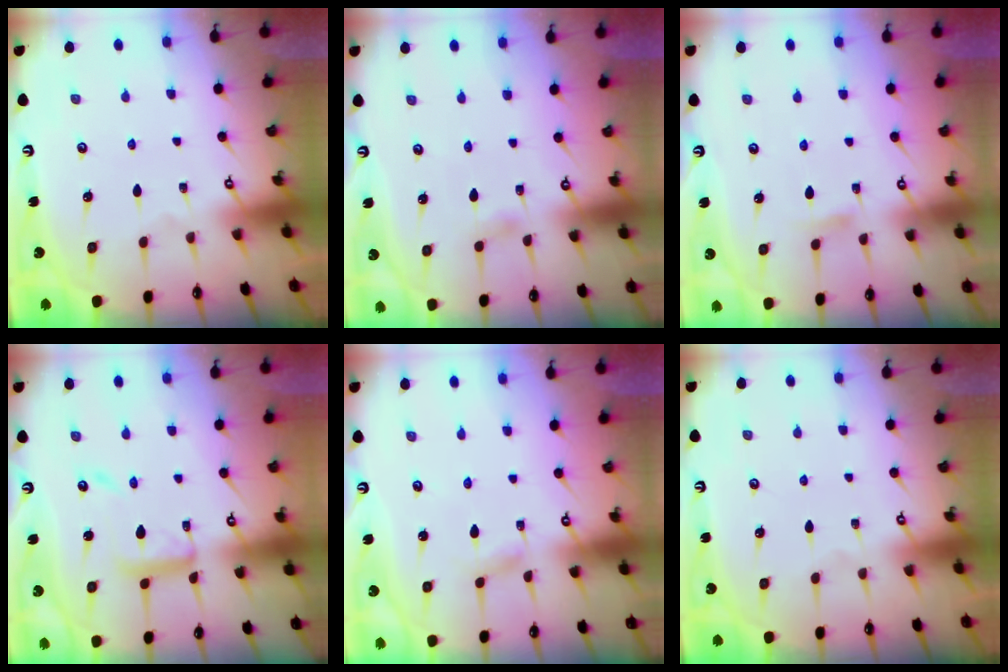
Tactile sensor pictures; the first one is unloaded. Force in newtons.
{"total": 3.3, "press": 3.3, "slide": 0.4}
{"total": 4.3, "press": 4.2, "slide": 0.4}
{"total": 13.1, "press": 13.1, "slide": 1.1}
{"total": 2.2, "press": 2.2, "slide": 0.1}
{"total": 0.0}